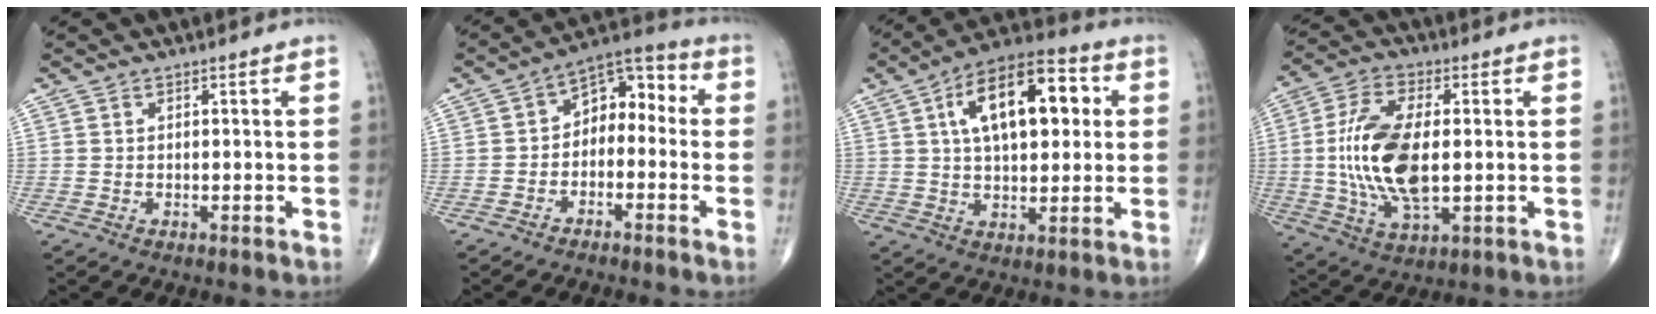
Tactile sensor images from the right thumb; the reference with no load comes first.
{"total": 8.7, "force": [-1.1, 5.9, 6.3], "torque": [-0.060, 0.050, -0.037]}
{"total": 17.2, "force": [4.3, 8.6, 14.3], "torque": [-0.205, 0.019, 0.061]}
{"total": 16.1, "force": [0.0, 7.6, 14.2], "torque": [-0.288, -0.003, 0.002]}